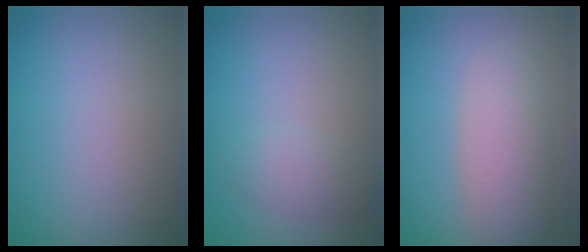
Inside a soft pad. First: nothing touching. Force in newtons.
{"total": 2.0, "press": 2.0, "slide": 0.1}
{"total": 4.3, "press": 4.3, "slide": 0.5}